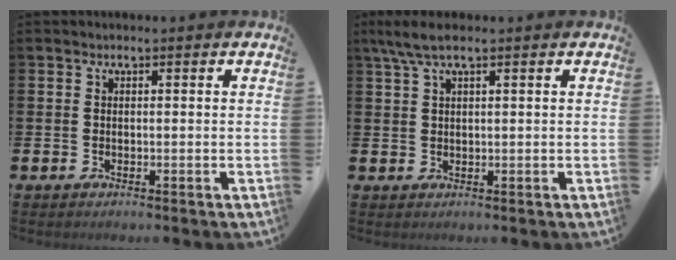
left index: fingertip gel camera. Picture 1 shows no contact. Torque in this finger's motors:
{"motor_torque": [0.42, -0.16, 0.45, 0.06]}